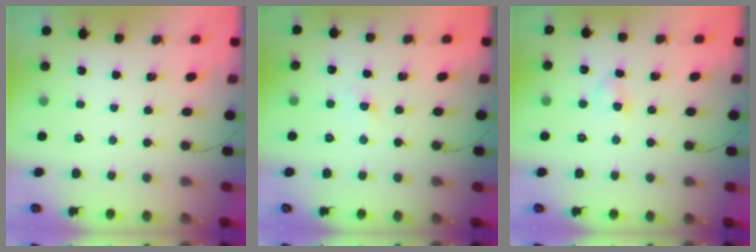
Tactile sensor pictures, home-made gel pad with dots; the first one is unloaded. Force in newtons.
{"total": 1.8, "press": 1.6, "slide": 0.7}
{"total": 2.8, "press": 2.5, "slide": 1.2}